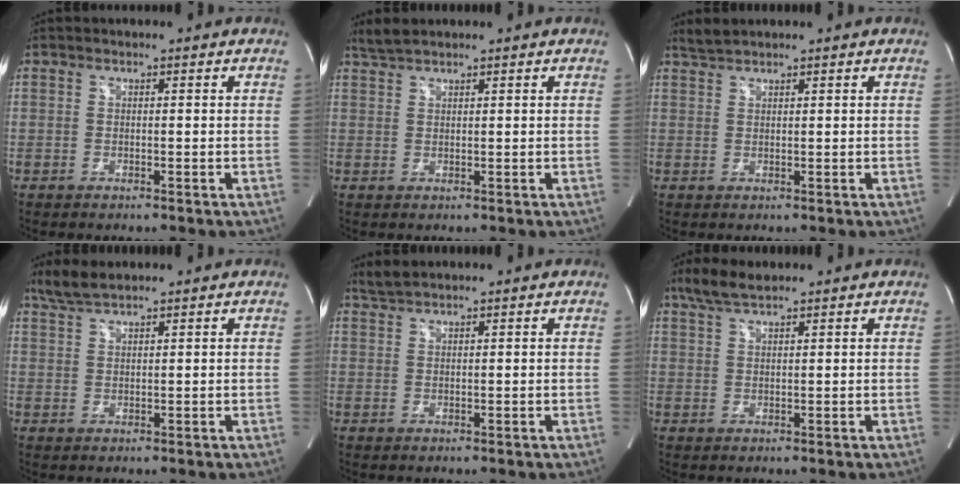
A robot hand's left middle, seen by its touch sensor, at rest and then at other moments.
{"total": 2.2, "force": [2.1, 0.0, 0.7], "torque": [-0.020, 0.014, 0.045]}
{"total": 1.8, "force": [1.7, -0.1, 0.3], "torque": [-0.011, 0.011, 0.041]}
{"total": 3.6, "force": [3.2, 0.3, 1.7], "torque": [-0.044, 0.013, 0.069]}
{"total": 2.0, "force": [1.9, 0.0, 0.5], "torque": [-0.015, 0.013, 0.044]}
{"total": 4.6, "force": [3.6, 0.9, 2.6], "torque": [-0.061, 0.017, 0.073]}